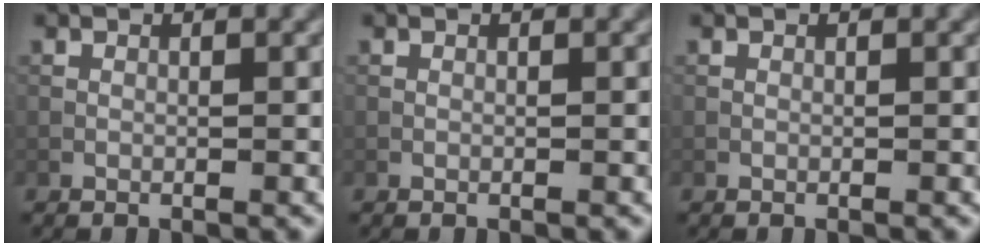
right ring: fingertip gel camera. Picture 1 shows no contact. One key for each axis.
{"total": 0.0}
{"total": 0.0}